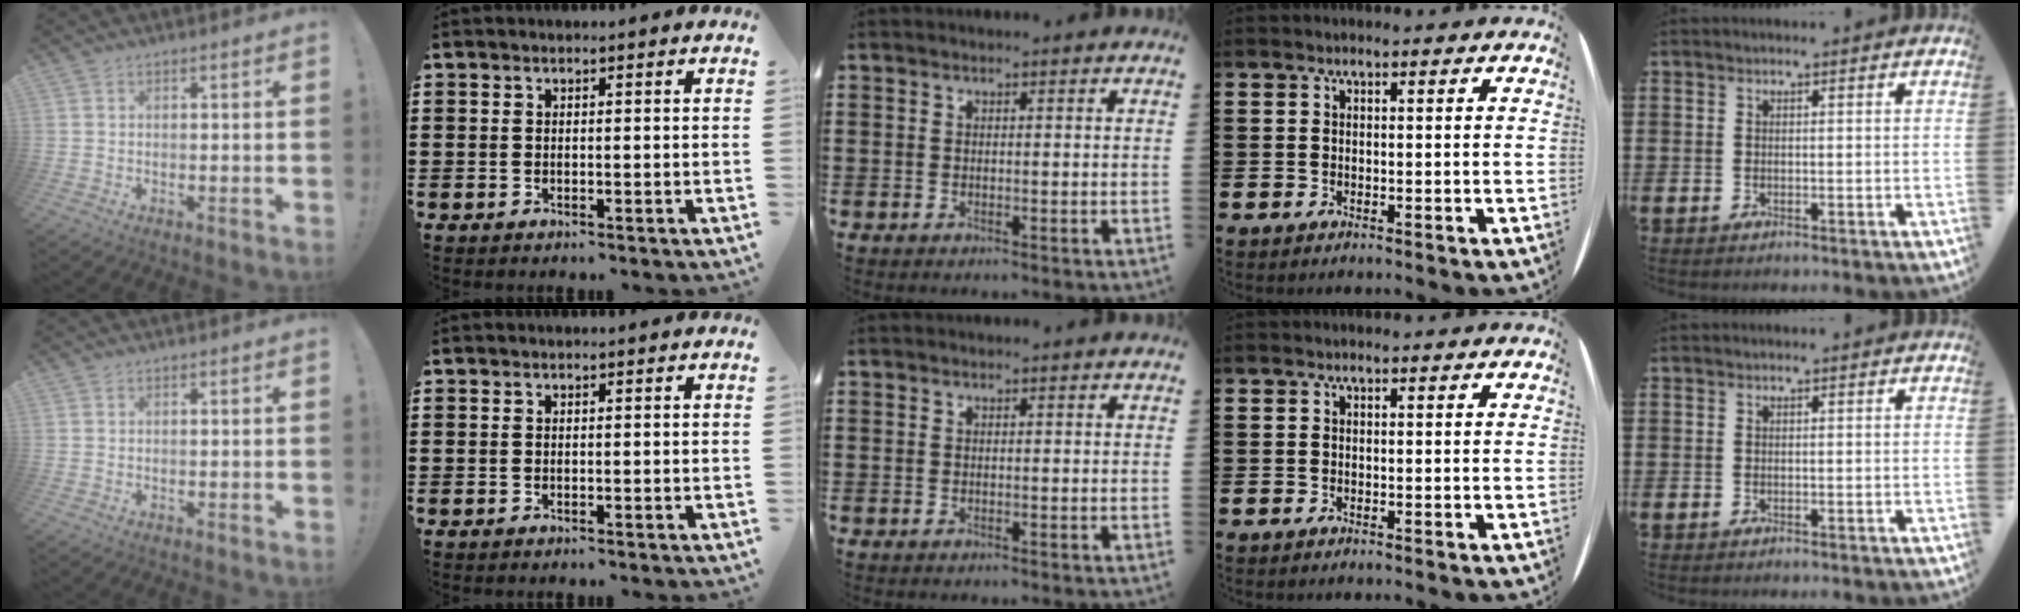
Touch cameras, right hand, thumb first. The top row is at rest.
{}